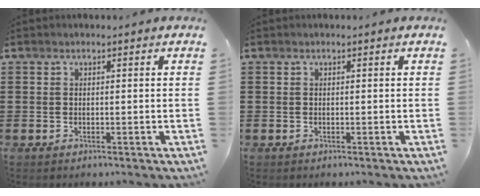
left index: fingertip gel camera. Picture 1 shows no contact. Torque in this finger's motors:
{"motor_torque": [-0.01, 0.01, 0.00, 0.00]}